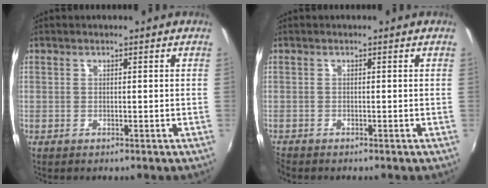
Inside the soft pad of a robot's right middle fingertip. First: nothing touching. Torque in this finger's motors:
{"motor_torque": [0.13, -0.12, 0.15, 0.13]}